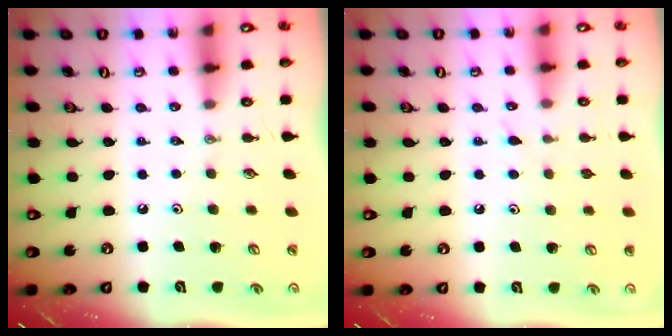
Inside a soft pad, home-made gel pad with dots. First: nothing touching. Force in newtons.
{"total": 6.8, "press": 6.8, "slide": 0.6}